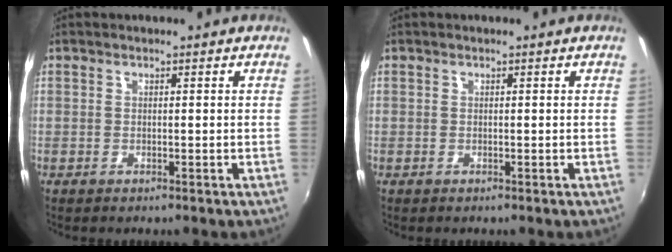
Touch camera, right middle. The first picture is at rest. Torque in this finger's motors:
{"motor_torque": [0.22, -0.29, 0.03, -0.01]}